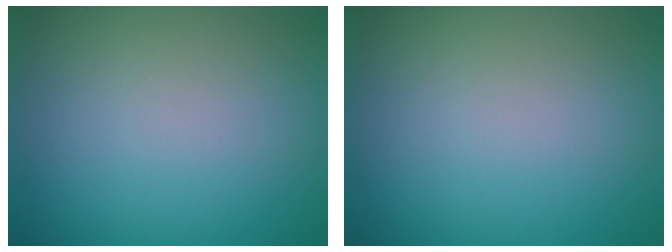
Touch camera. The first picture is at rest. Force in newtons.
{"total": 0.0}